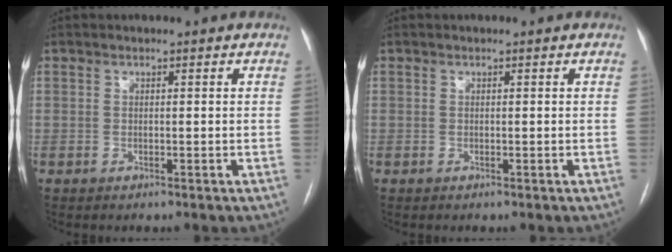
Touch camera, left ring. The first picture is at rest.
{"total": 0.0}